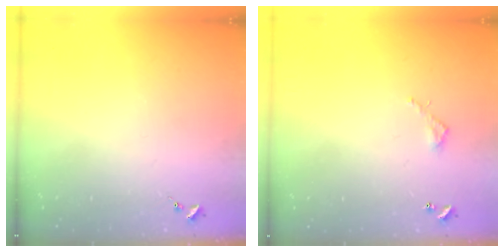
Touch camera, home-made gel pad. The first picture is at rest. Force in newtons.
{"total": 3.7, "press": 3.7, "slide": 0.3}